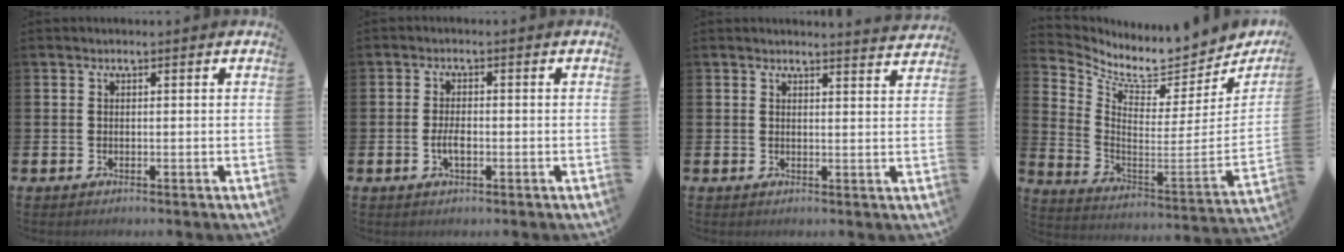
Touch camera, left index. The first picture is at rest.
{"total": 2.4, "force": [-0.5, 1.1, 2.2], "torque": [-0.036, 0.000, -0.010]}
{"total": 2.6, "force": [2.6, -0.2, -0.1], "torque": [0.010, -0.022, 0.045]}
{"total": 7.7, "force": [7.2, 2.0, 1.7], "torque": [-0.046, -0.086, 0.115]}